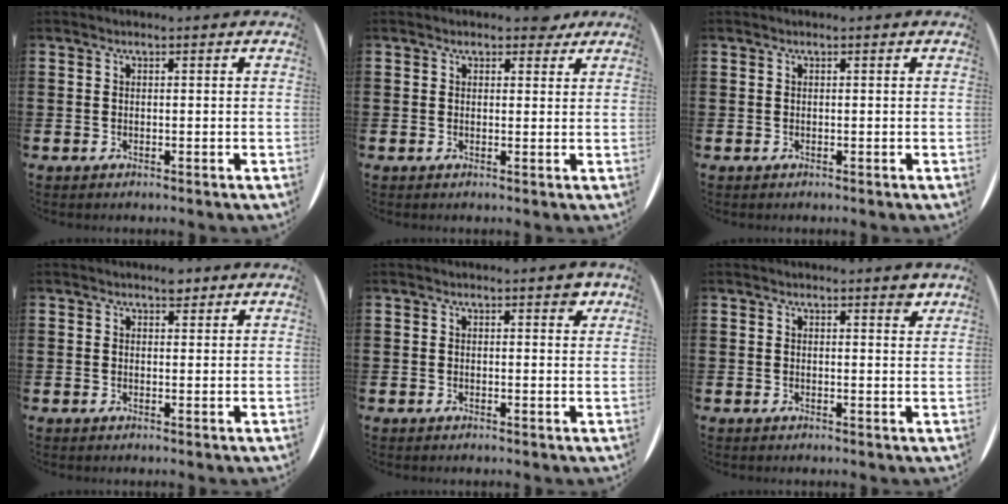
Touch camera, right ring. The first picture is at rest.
{"total": 1.7, "force": [1.4, 0.8, 0.5], "torque": [-0.003, 0.006, 0.022]}
{"total": 0.0}
{"total": 1.4, "force": [1.2, 0.7, 0.4], "torque": [0.000, 0.001, 0.020]}
{"total": 1.4, "force": [0.9, 0.6, 0.9], "torque": [-0.011, 0.004, 0.012]}
{"total": 1.5, "force": [1.3, 0.3, 0.8], "torque": [-0.007, 0.001, 0.021]}